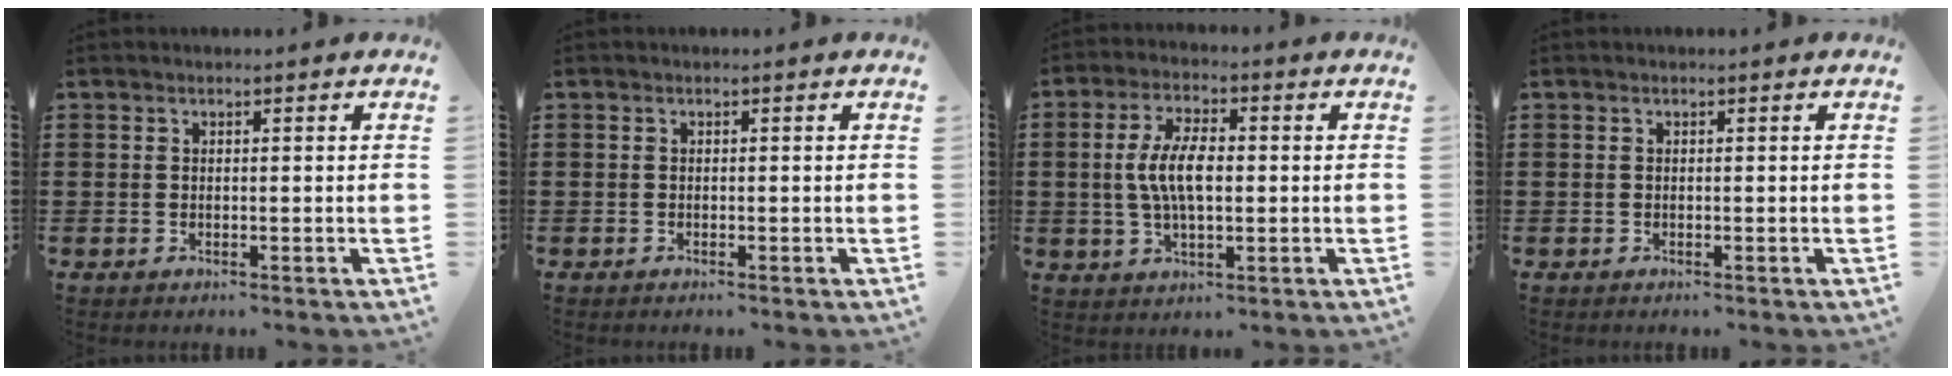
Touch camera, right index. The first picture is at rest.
{"total": 0.0}
{"total": 7.3, "force": [0.1, 3.0, 6.6], "torque": [-0.144, 0.003, -0.006]}
{"total": 0.0}